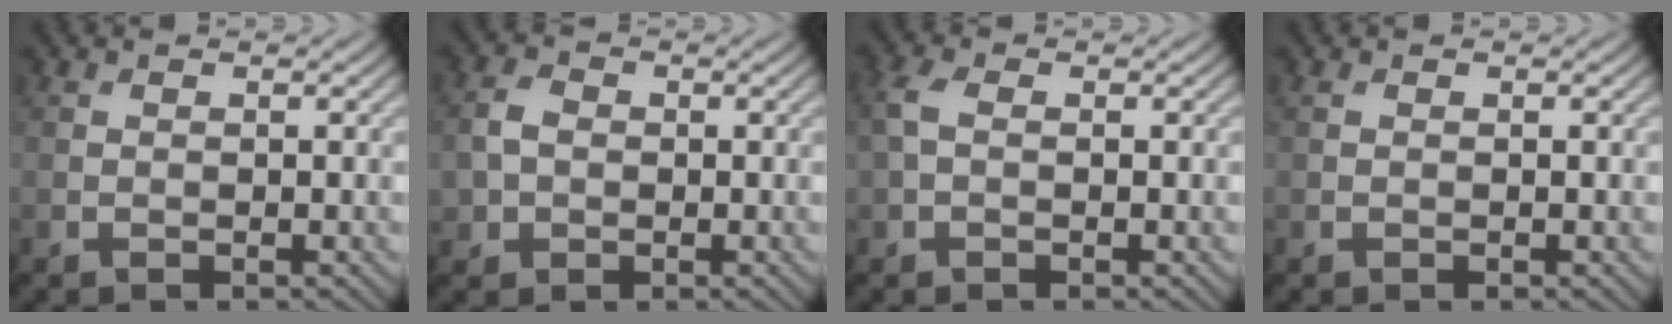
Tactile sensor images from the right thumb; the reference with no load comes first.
{"total": 3.4, "force": [-0.2, 2.8, 1.9], "torque": [-0.048, 0.005, -0.009]}
{"total": 3.0, "force": [0.3, 1.9, 2.3], "torque": [-0.064, 0.011, -0.002]}
{"total": 0.6, "force": [0.2, 0.4, 0.4], "torque": [-0.010, 0.005, 0.002]}